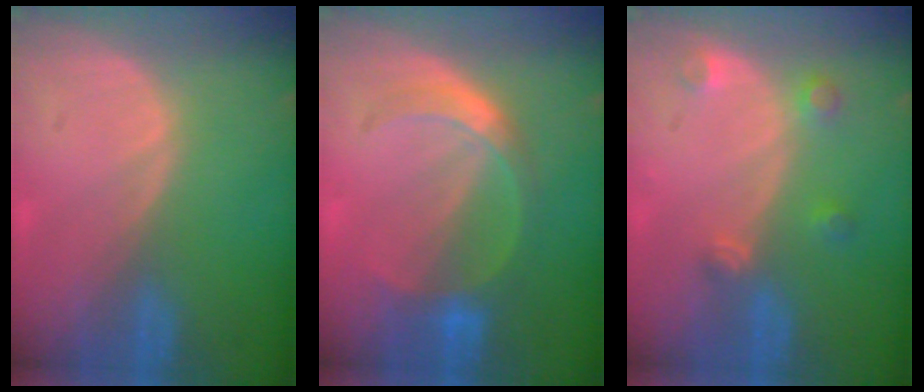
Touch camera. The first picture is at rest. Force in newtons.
{"total": 5.5, "press": 5.2, "slide": 1.8}
{"total": 2.7, "press": 2.7, "slide": 0.3}